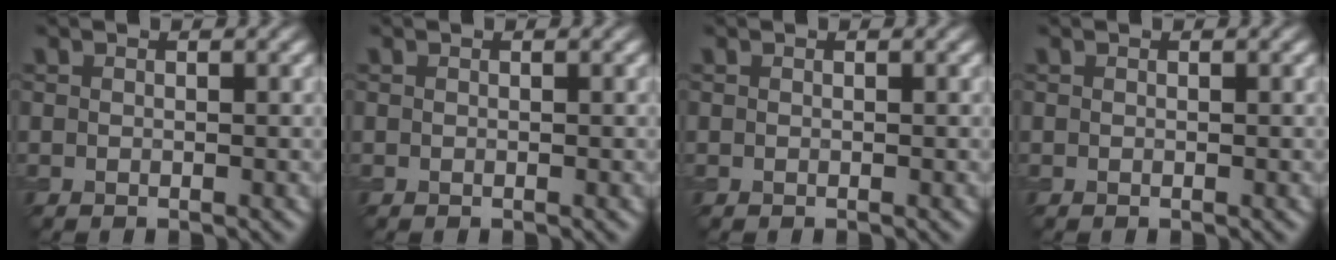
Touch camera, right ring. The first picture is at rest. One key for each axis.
{"total": 0.0}
{"total": 0.0}
{"total": 0.0}